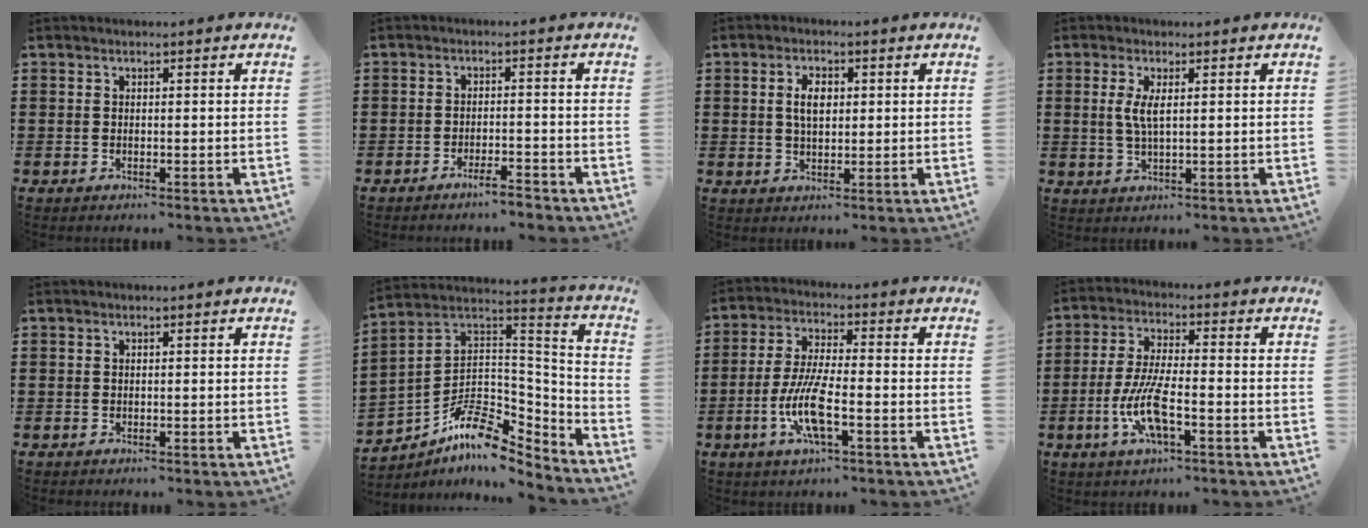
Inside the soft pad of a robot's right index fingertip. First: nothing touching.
{"total": 3.1, "force": [-2.6, 0.2, 1.6], "torque": [-0.027, 0.004, -0.049]}
{"total": 3.8, "force": [0.6, 2.1, 3.1], "torque": [-0.057, 0.007, 0.007]}
{"total": 3.5, "force": [0.7, 0.9, 3.3], "torque": [-0.073, 0.001, 0.008]}
{"total": 0.0}
{"total": 9.0, "force": [-5.9, 4.5, 5.2], "torque": [-0.110, -0.002, -0.111]}
{"total": 8.7, "force": [-3.1, 2.1, 7.9], "torque": [-0.176, -0.016, -0.063]}
{"total": 8.6, "force": [-3.1, 2.2, 7.7], "torque": [-0.173, -0.016, -0.063]}